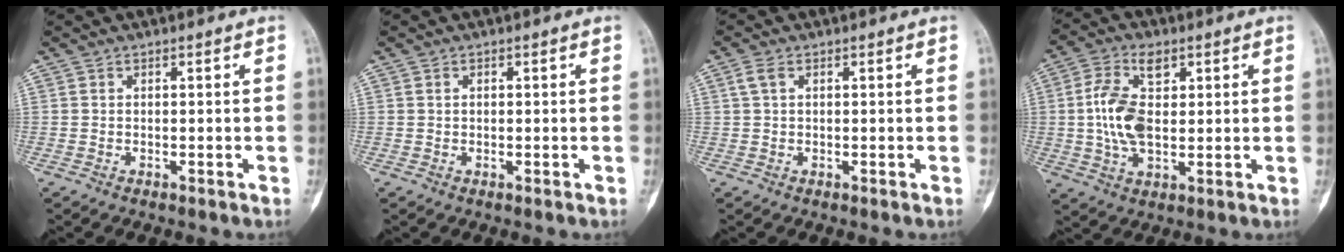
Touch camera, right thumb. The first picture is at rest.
{"total": 0.7, "force": [0.2, 0.5, 0.4], "torque": [-0.005, 0.000, 0.006]}
{"total": 2.0, "force": [0.7, 1.2, 1.5], "torque": [-0.040, 0.010, 0.016]}
{"total": 11.0, "force": [1.9, 6.4, 8.8], "torque": [-0.168, 0.004, 0.037]}